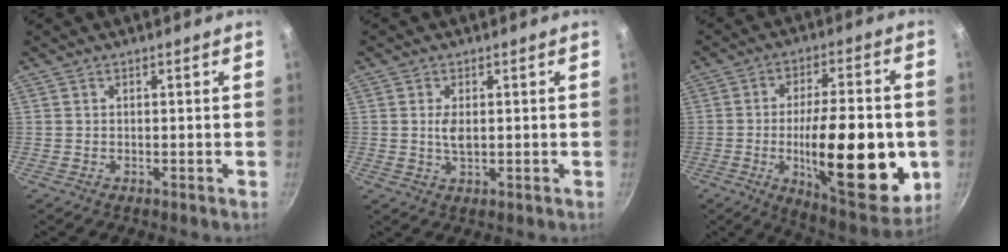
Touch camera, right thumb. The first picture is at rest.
{"total": 3.1, "force": [0.4, 1.6, 2.6], "torque": [-0.047, -0.004, 0.009]}
{"total": 25.0, "force": [-4.4, 9.1, 22.9], "torque": [-0.309, -0.001, -0.059]}